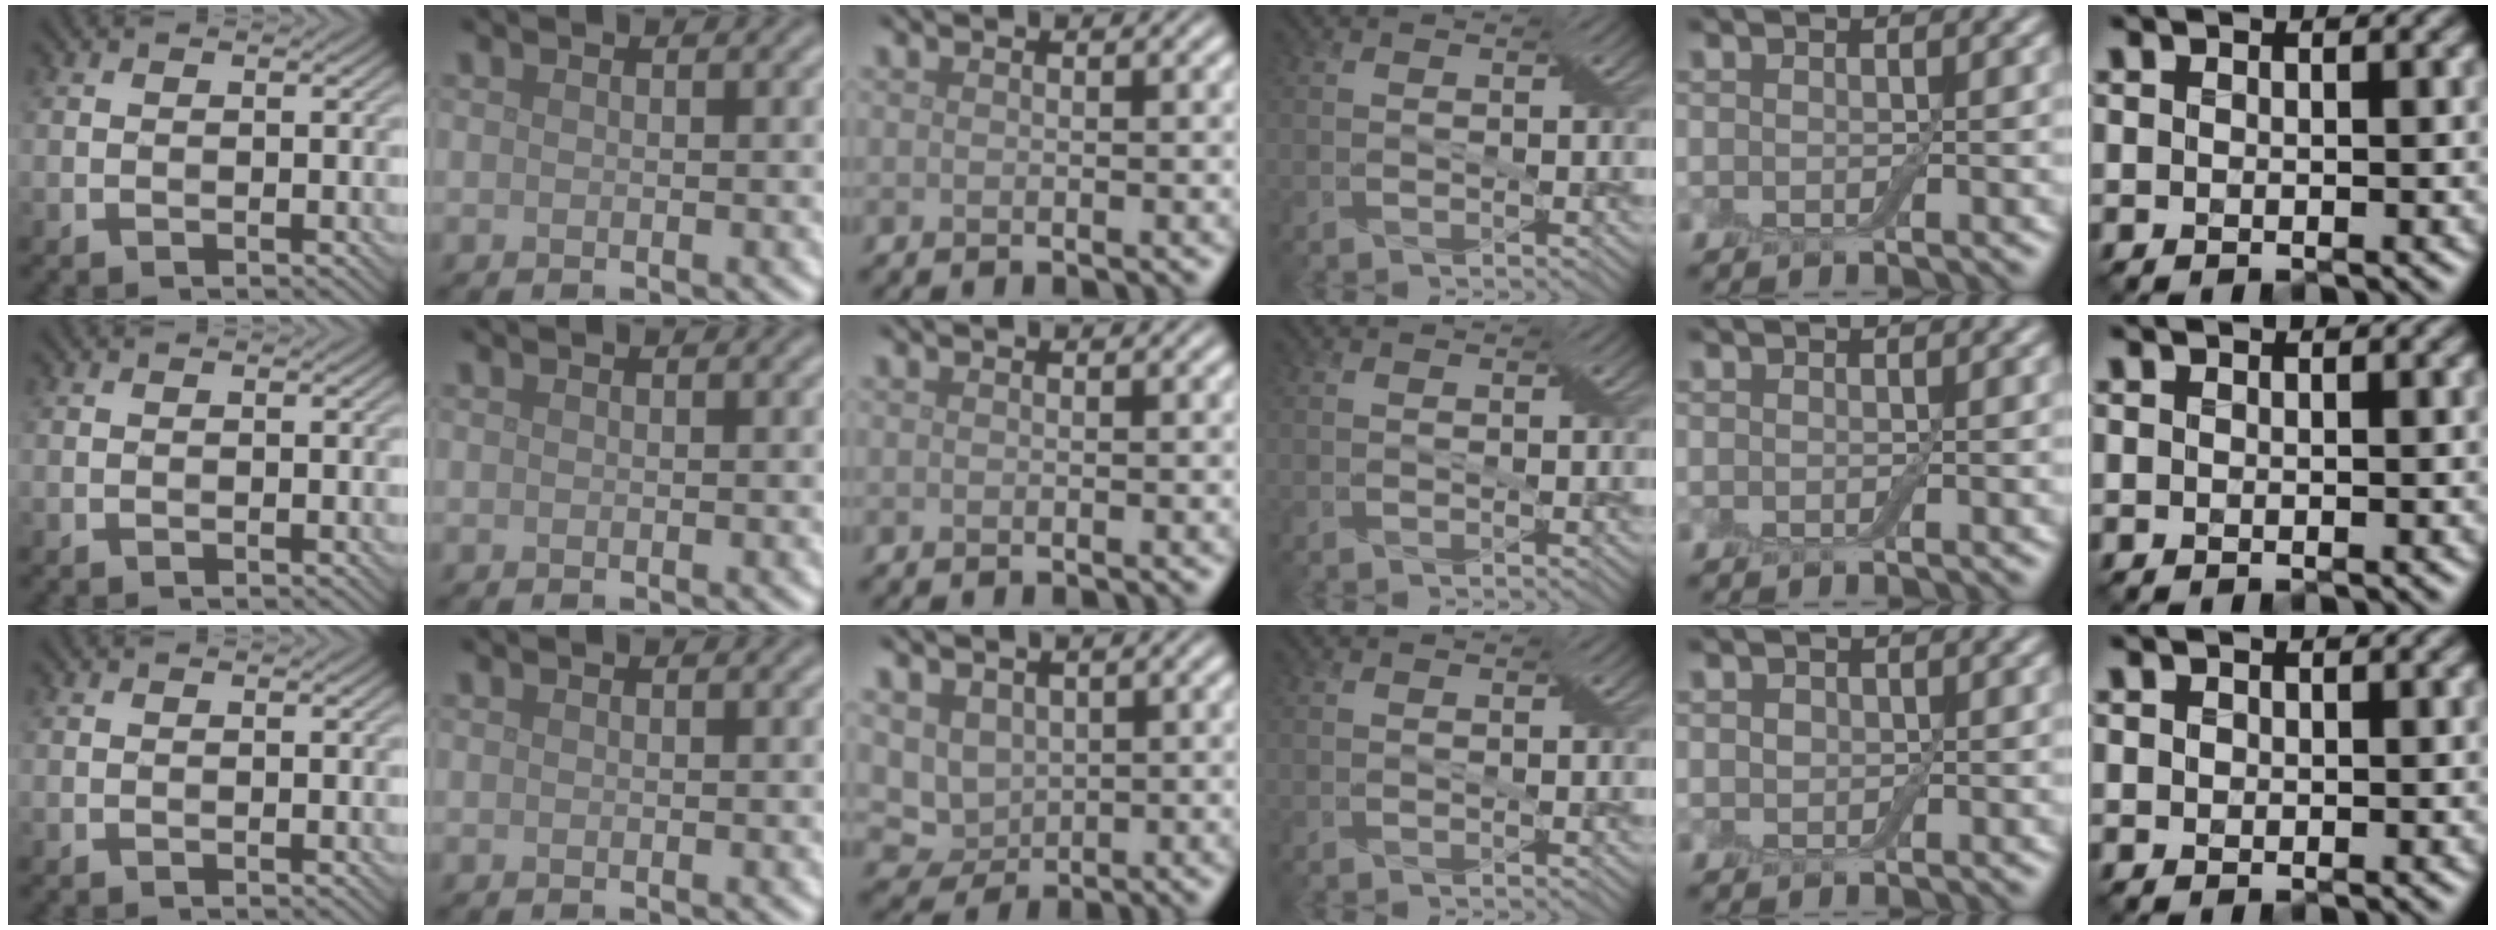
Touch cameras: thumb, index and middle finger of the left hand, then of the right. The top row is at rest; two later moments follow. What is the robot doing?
{"motion": "extract", "object": "drawer"}